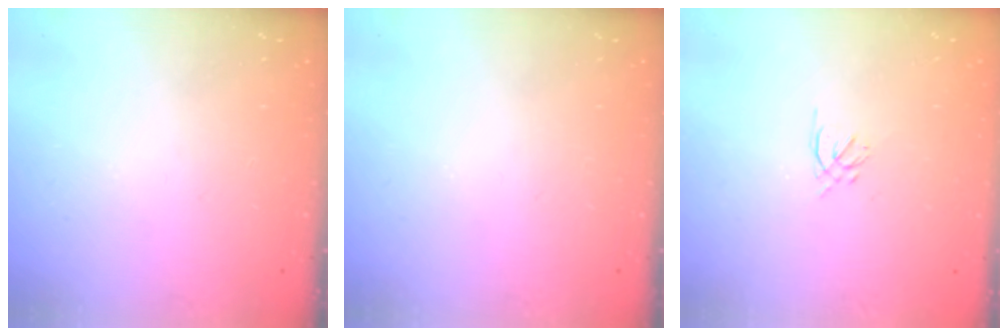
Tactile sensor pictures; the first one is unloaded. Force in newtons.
{"total": 0.0}
{"total": 1.6, "press": 1.5, "slide": 0.5}